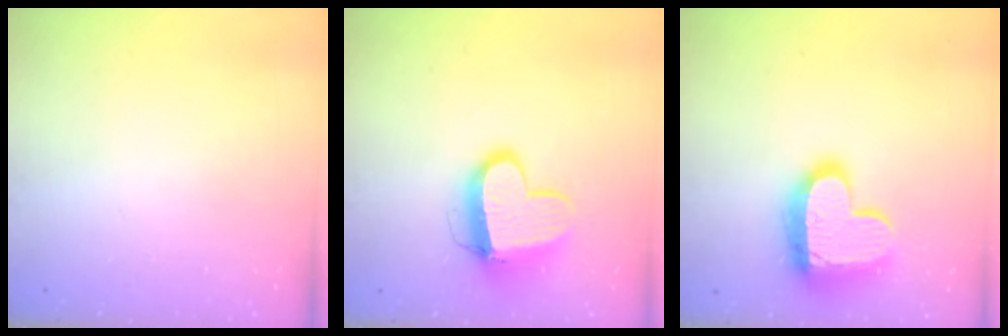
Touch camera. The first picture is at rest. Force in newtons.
{"total": 12.4, "press": 12.3, "slide": 1.7}
{"total": 17.3, "press": 17.2, "slide": 1.4}